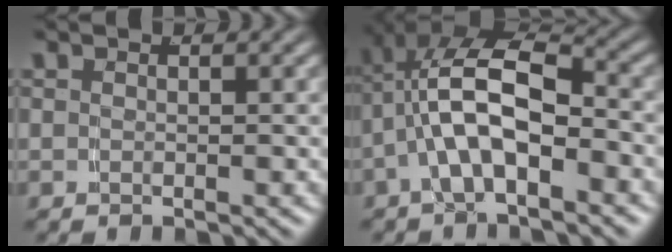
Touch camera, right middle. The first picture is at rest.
{"total": 8.5, "force": [-0.3, 5.2, 6.6], "torque": [-0.137, -0.024, 0.003]}